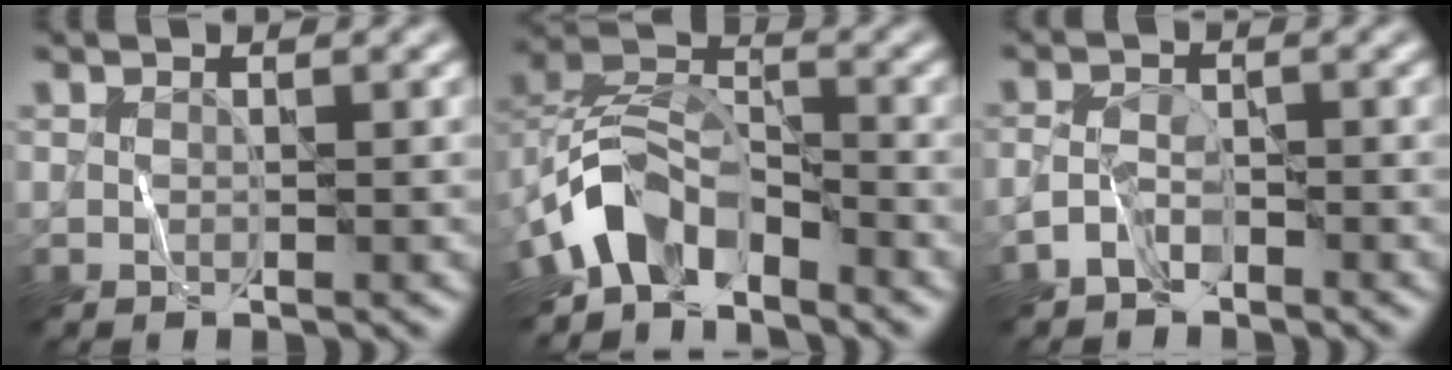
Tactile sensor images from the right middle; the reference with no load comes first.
{"total": 6.4, "force": [-4.4, 3.4, 3.2], "torque": [-0.043, 0.005, -0.093]}
{"total": 2.3, "force": [-1.8, 1.0, 1.0], "torque": [-0.022, 0.012, -0.040]}